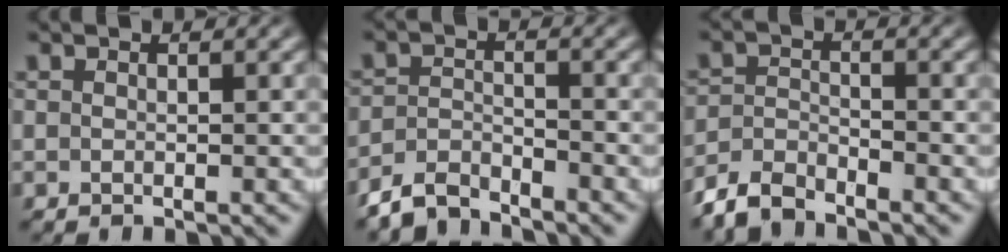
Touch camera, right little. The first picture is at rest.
{"total": 4.1, "force": [-3.7, 1.3, 1.1], "torque": [-0.017, -0.009, -0.065]}
{"total": 3.9, "force": [-3.4, 1.4, 1.1], "torque": [-0.017, -0.006, -0.061]}